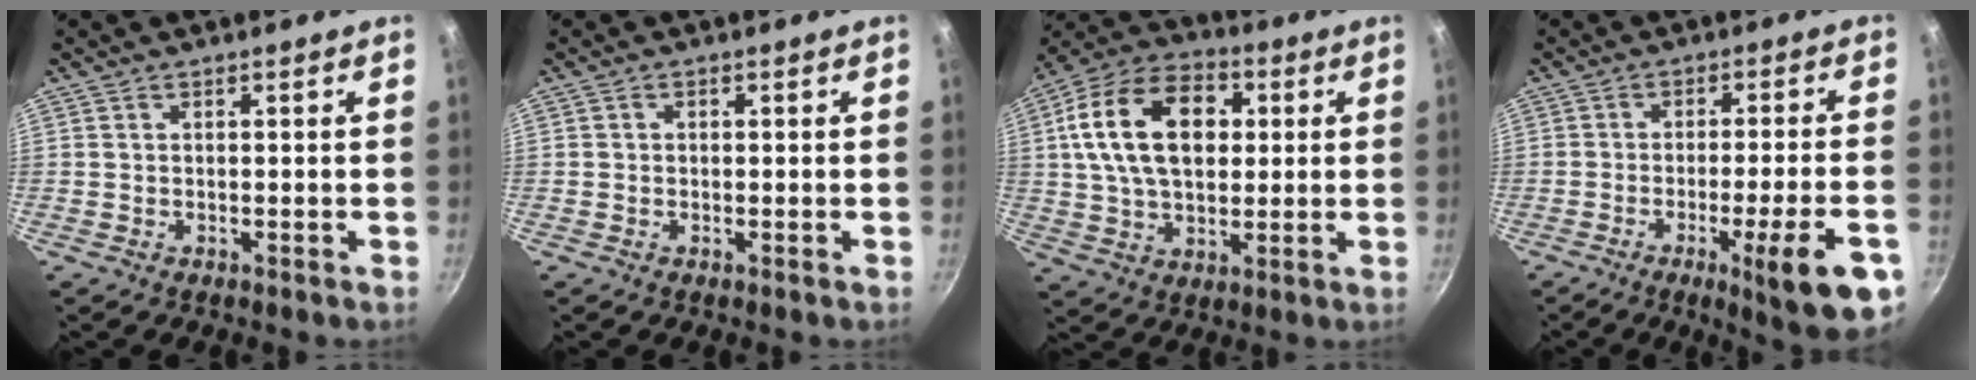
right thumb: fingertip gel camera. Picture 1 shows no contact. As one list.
[{"total": 0.6, "force": [0.0, 0.5, 0.2], "torque": [-0.004, 0.003, 0.000]}, {"total": 18.9, "force": [3.8, 12.4, 13.8], "torque": [-0.215, 0.015, 0.052]}, {"total": 14.0, "force": [-6.0, 2.1, 12.4], "torque": [-0.157, 0.019, -0.080]}]